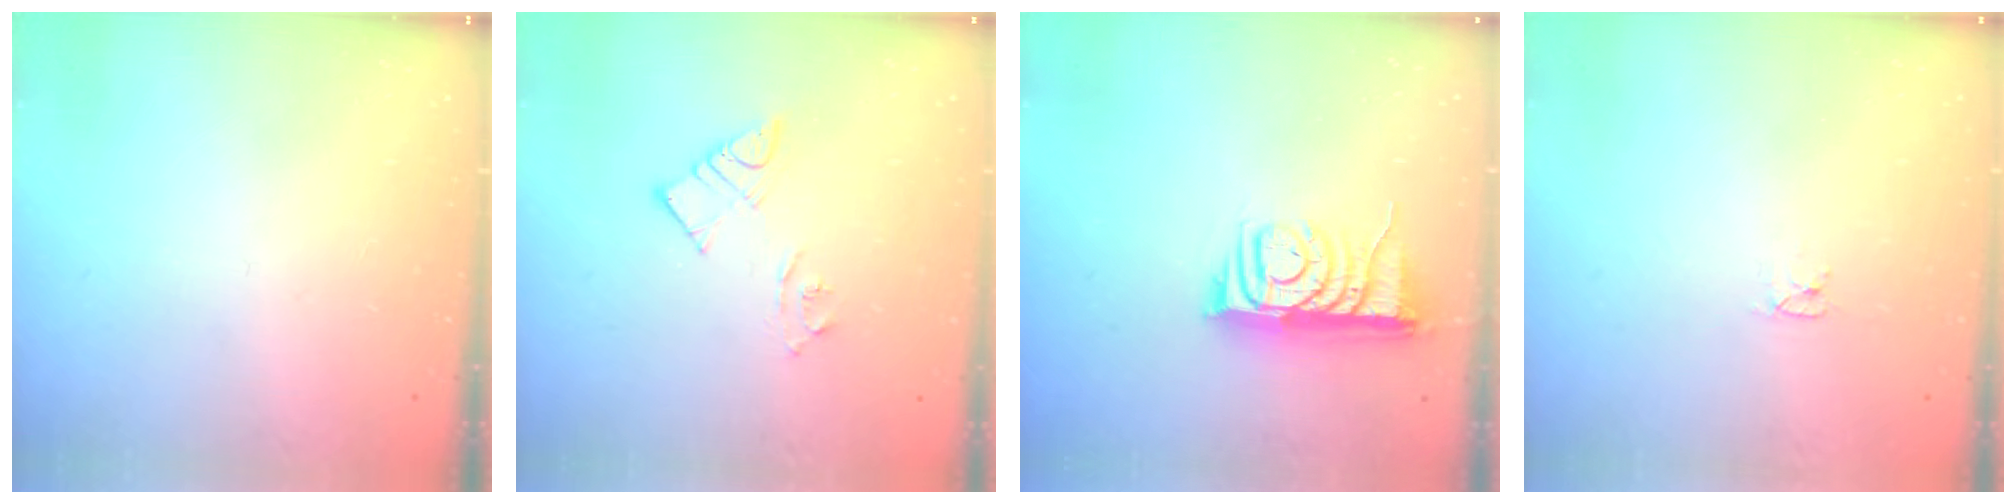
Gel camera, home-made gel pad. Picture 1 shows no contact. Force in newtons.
{"total": 7.1, "press": 7.1, "slide": 0.6}
{"total": 8.0, "press": 8.0, "slide": 0.4}
{"total": 2.6, "press": 2.6, "slide": 0.3}